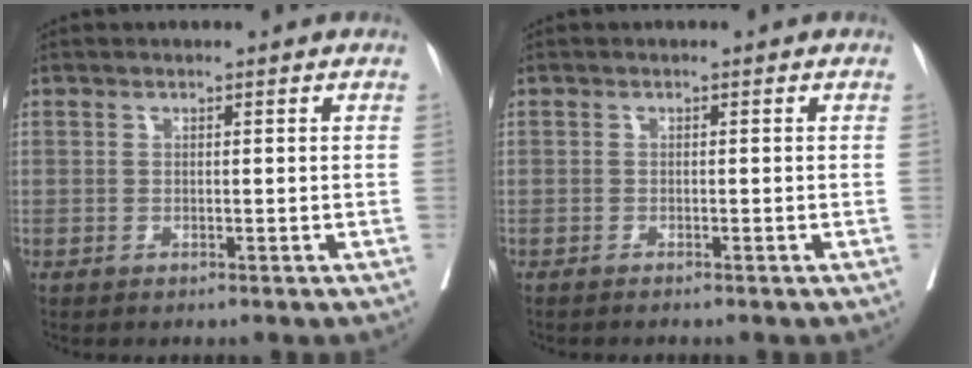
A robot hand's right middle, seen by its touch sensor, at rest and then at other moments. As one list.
[{"total": 1.3, "force": [-1.1, -0.2, 0.6], "torque": [-0.010, -0.001, -0.015]}]